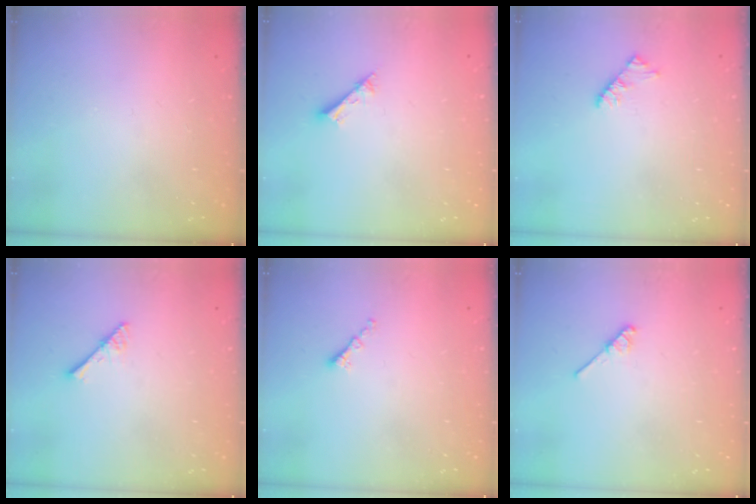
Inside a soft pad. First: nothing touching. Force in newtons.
{"total": 2.6, "press": 2.6, "slide": 0.1}
{"total": 3.3, "press": 3.2, "slide": 0.6}
{"total": 2.9, "press": 2.9, "slide": 0.2}
{"total": 1.4, "press": 1.3, "slide": 0.5}
{"total": 4.5, "press": 4.4, "slide": 0.7}